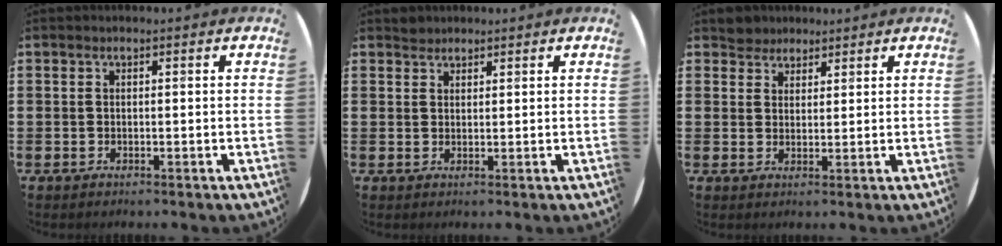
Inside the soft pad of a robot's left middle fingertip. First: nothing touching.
{"total": 1.3, "force": [1.3, 0.4, -0.2], "torque": [0.001, 0.001, 0.026]}
{"total": 2.7, "force": [2.5, 1.1, -0.4], "torque": [0.007, 0.000, 0.048]}